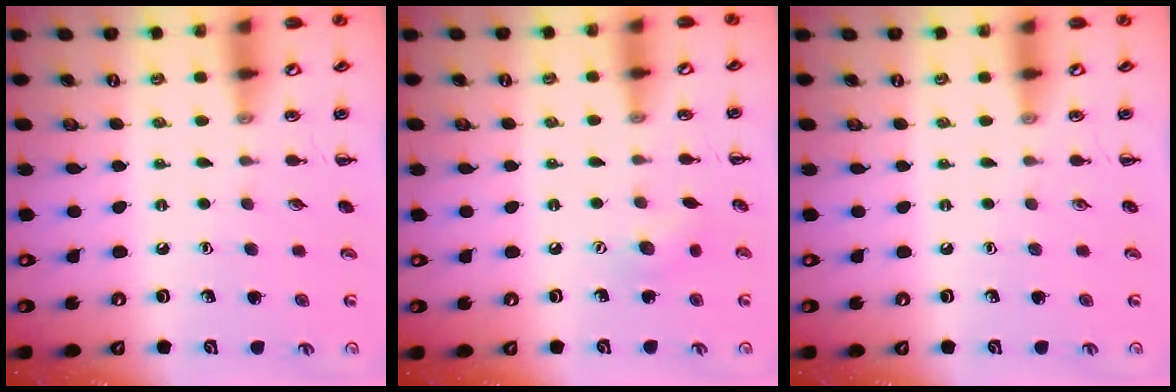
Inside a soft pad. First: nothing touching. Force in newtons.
{"total": 5.2, "press": 5.1, "slide": 1.1}
{"total": 0.0}